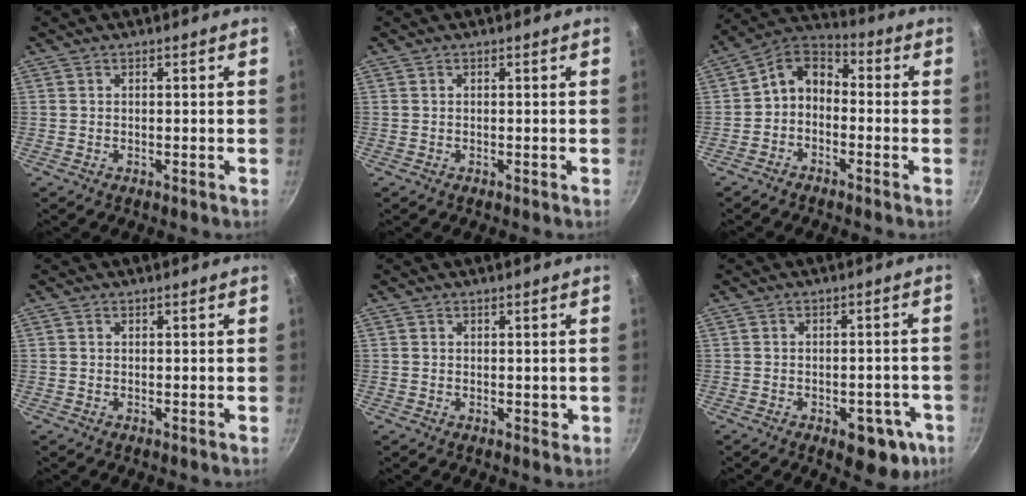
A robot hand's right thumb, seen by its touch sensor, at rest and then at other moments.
{"total": 0.0}
{"total": 7.7, "force": [-1.5, 5.5, 5.1], "torque": [-0.081, 0.046, -0.048]}
{"total": 0.0}
{"total": 1.5, "force": [0.0, 1.1, 0.9], "torque": [-0.009, -0.003, -0.001]}
{"total": 10.2, "force": [-4.3, 5.5, 7.4], "torque": [-0.049, 0.018, -0.048]}